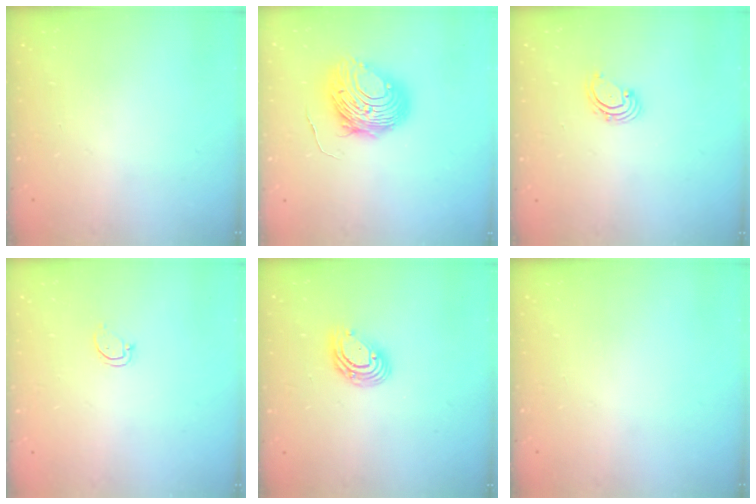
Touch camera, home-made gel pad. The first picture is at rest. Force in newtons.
{"total": 11.4, "press": 11.3, "slide": 0.8}
{"total": 1.8, "press": 1.7, "slide": 0.7}
{"total": 2.5, "press": 2.5, "slide": 0.3}
{"total": 9.2, "press": 9.0, "slide": 1.5}
{"total": 0.0}